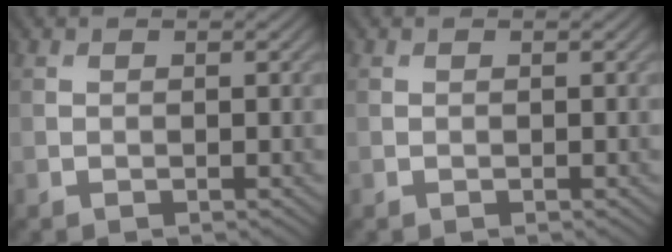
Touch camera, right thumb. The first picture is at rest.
{"total": 0.0}